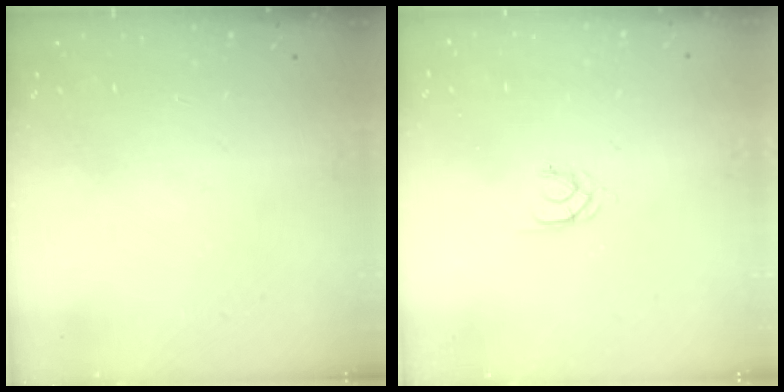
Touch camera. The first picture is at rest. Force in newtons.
{"total": 1.3, "press": 1.2, "slide": 0.3}